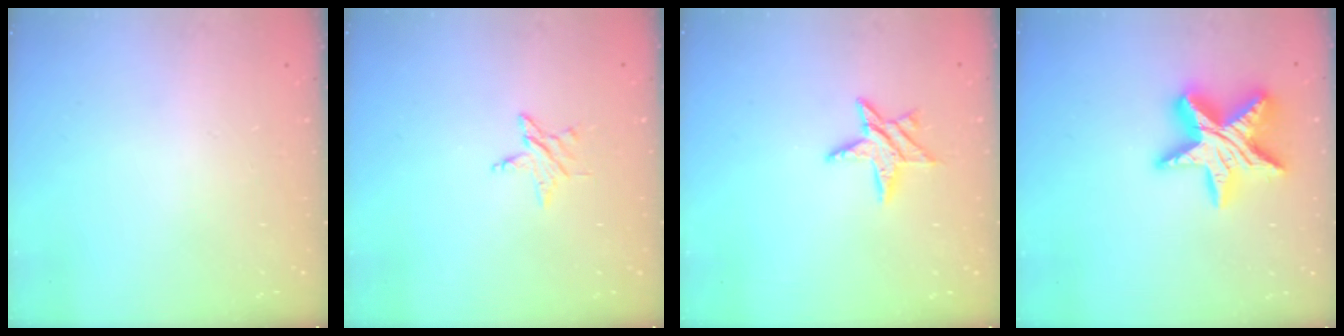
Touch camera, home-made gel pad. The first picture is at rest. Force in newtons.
{"total": 3.7, "press": 3.7, "slide": 0.2}
{"total": 7.2, "press": 7.2, "slide": 0.1}
{"total": 18.5, "press": 18.4, "slide": 1.2}